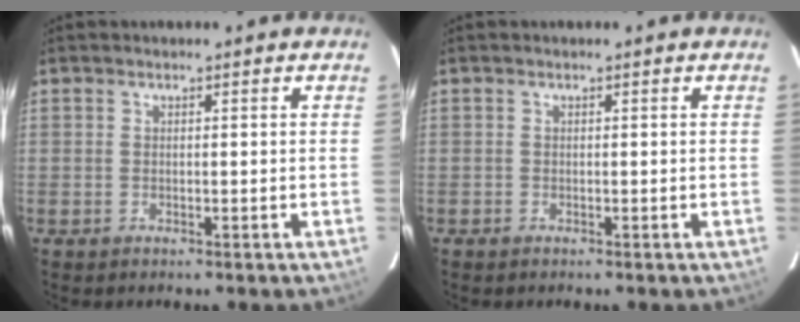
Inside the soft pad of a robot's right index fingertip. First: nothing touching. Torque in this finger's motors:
{"motor_torque": [-0.16, -0.14, -0.03, -0.01]}